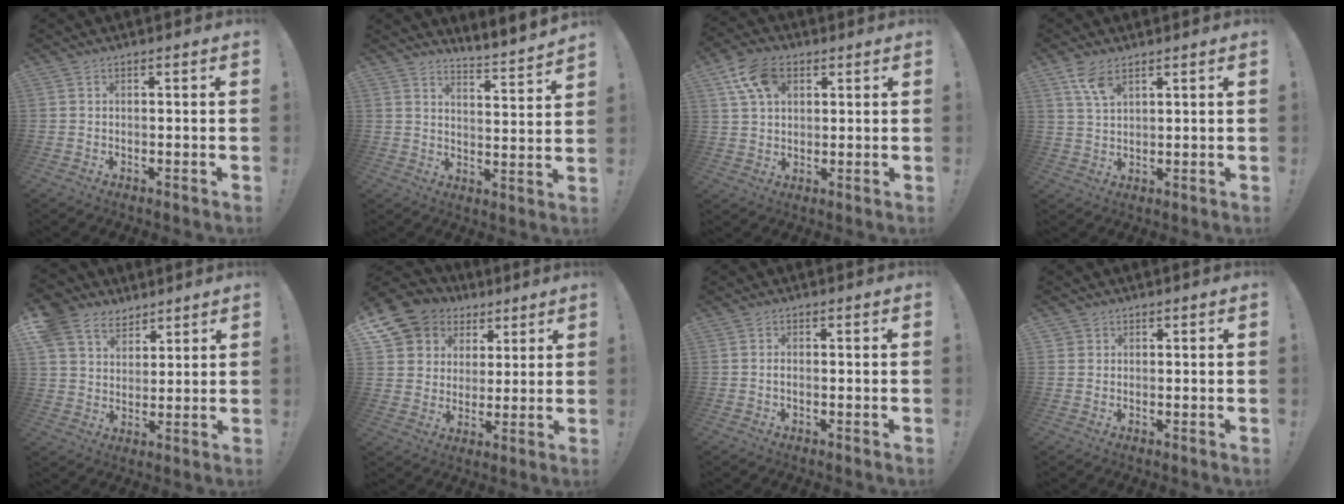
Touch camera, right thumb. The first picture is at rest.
{"total": 4.8, "force": [4.3, -0.1, 2.2], "torque": [-0.029, -0.057, 0.068]}
{"total": 11.5, "force": [4.9, 7.6, 7.2], "torque": [-0.116, -0.004, 0.096]}
{"total": 6.2, "force": [4.0, 2.6, 4.0], "torque": [-0.074, -0.018, 0.075]}
{"total": 10.6, "force": [7.4, 7.2, 2.6], "torque": [-0.054, -0.048, 0.150]}
{"total": 11.2, "force": [5.9, 9.1, 2.9], "torque": [-0.046, -0.045, 0.123]}
{"total": 0.8, "force": [-0.3, 0.2, 0.7], "torque": [-0.021, 0.006, -0.005]}
{"total": 1.6, "force": [1.0, 1.2, 0.1], "torque": [-0.003, -0.002, 0.018]}